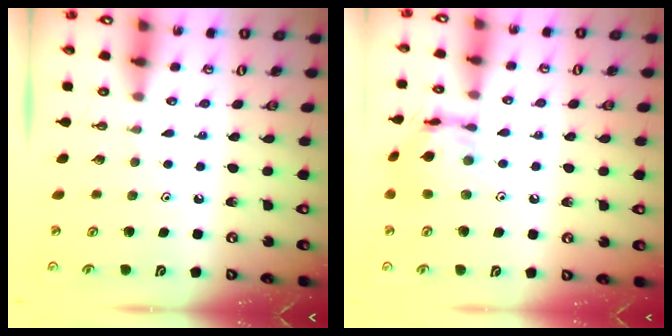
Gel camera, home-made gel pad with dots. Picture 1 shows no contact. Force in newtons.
{"total": 13.5, "press": 13.4, "slide": 1.1}